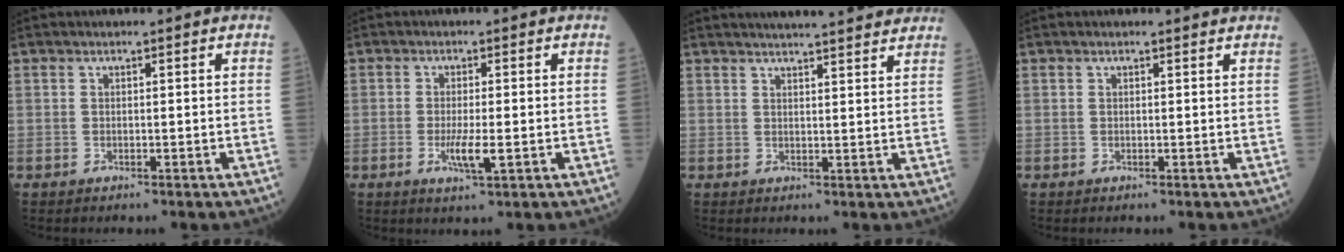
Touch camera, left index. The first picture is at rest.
{"total": 3.8, "force": [-1.0, 0.5, 3.6], "torque": [-0.074, -0.007, -0.016]}
{"total": 12.9, "force": [11.9, 1.2, 4.9], "torque": [-0.062, 0.015, 0.137]}
{"total": 1.5, "force": [1.5, 0.2, 0.2], "torque": [-0.010, 0.002, 0.010]}